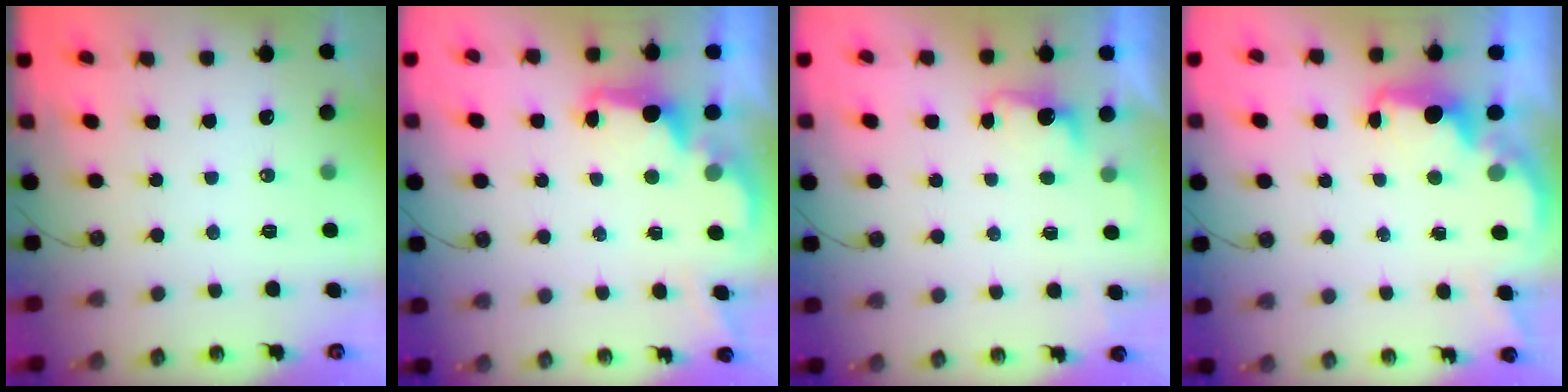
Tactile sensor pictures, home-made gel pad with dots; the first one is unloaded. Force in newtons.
{"total": 2.6, "press": 2.5, "slide": 0.6}
{"total": 1.5, "press": 1.3, "slide": 0.8}
{"total": 2.1, "press": 1.9, "slide": 0.8}